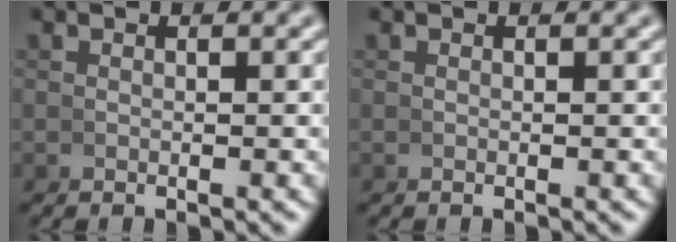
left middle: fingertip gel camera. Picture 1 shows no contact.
{"total": 0.0}